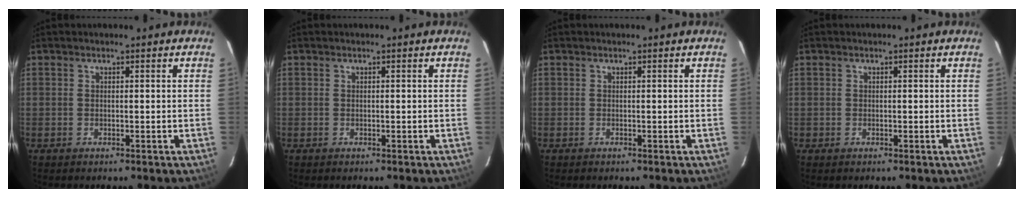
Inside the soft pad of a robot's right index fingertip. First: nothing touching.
{"total": 0.0}
{"total": 0.0}
{"total": 0.7, "force": [-0.3, 0.6, -0.1], "torque": [0.001, 0.002, -0.005]}